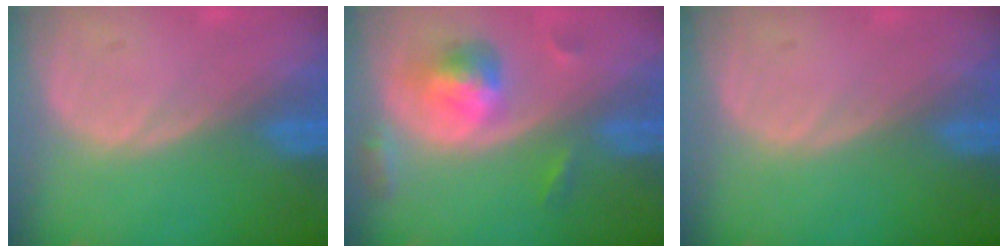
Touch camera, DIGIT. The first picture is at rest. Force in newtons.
{"total": 5.7, "press": 5.3, "slide": 1.9}
{"total": 0.0}